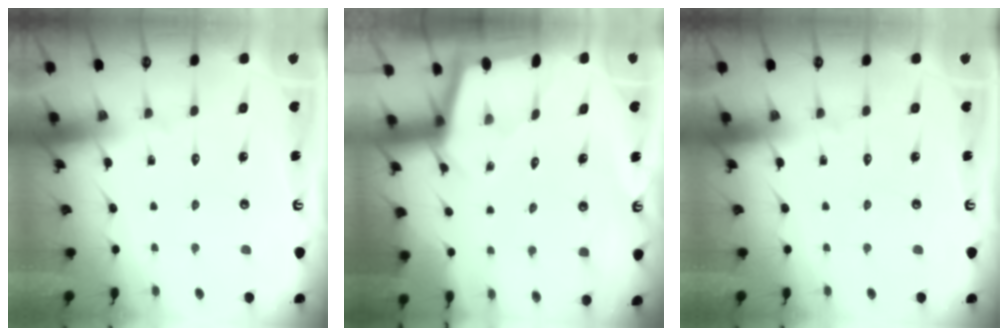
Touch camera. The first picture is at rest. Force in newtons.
{"total": 1.7, "press": 1.7, "slide": 0.3}
{"total": 0.0}